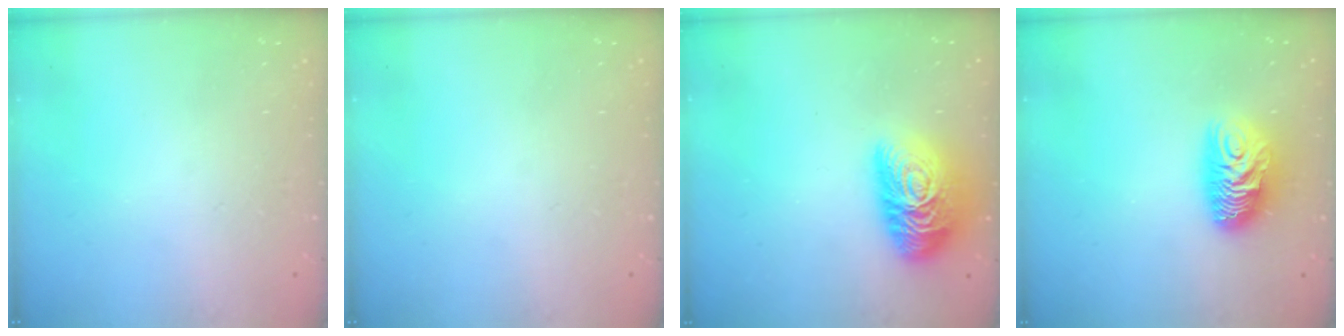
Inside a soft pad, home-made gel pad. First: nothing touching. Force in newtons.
{"total": 0.0}
{"total": 17.5, "press": 17.4, "slide": 1.5}
{"total": 10.7, "press": 10.6, "slide": 0.8}